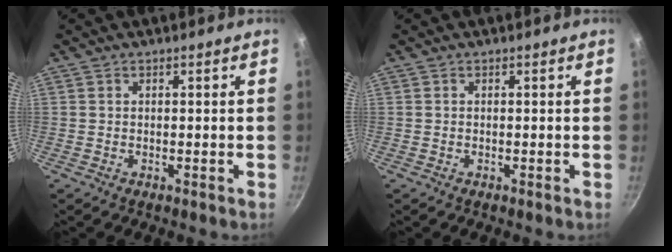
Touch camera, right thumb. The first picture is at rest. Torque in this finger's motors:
{"motor_torque": [0.20, -0.05, 0.30, -0.16, -0.03]}